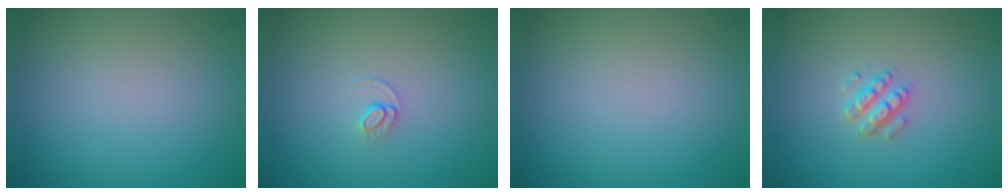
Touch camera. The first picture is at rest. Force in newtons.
{"total": 0.9, "press": 0.4, "slide": 0.8}
{"total": 0.0}
{"total": 2.1, "press": 2.0, "slide": 0.5}